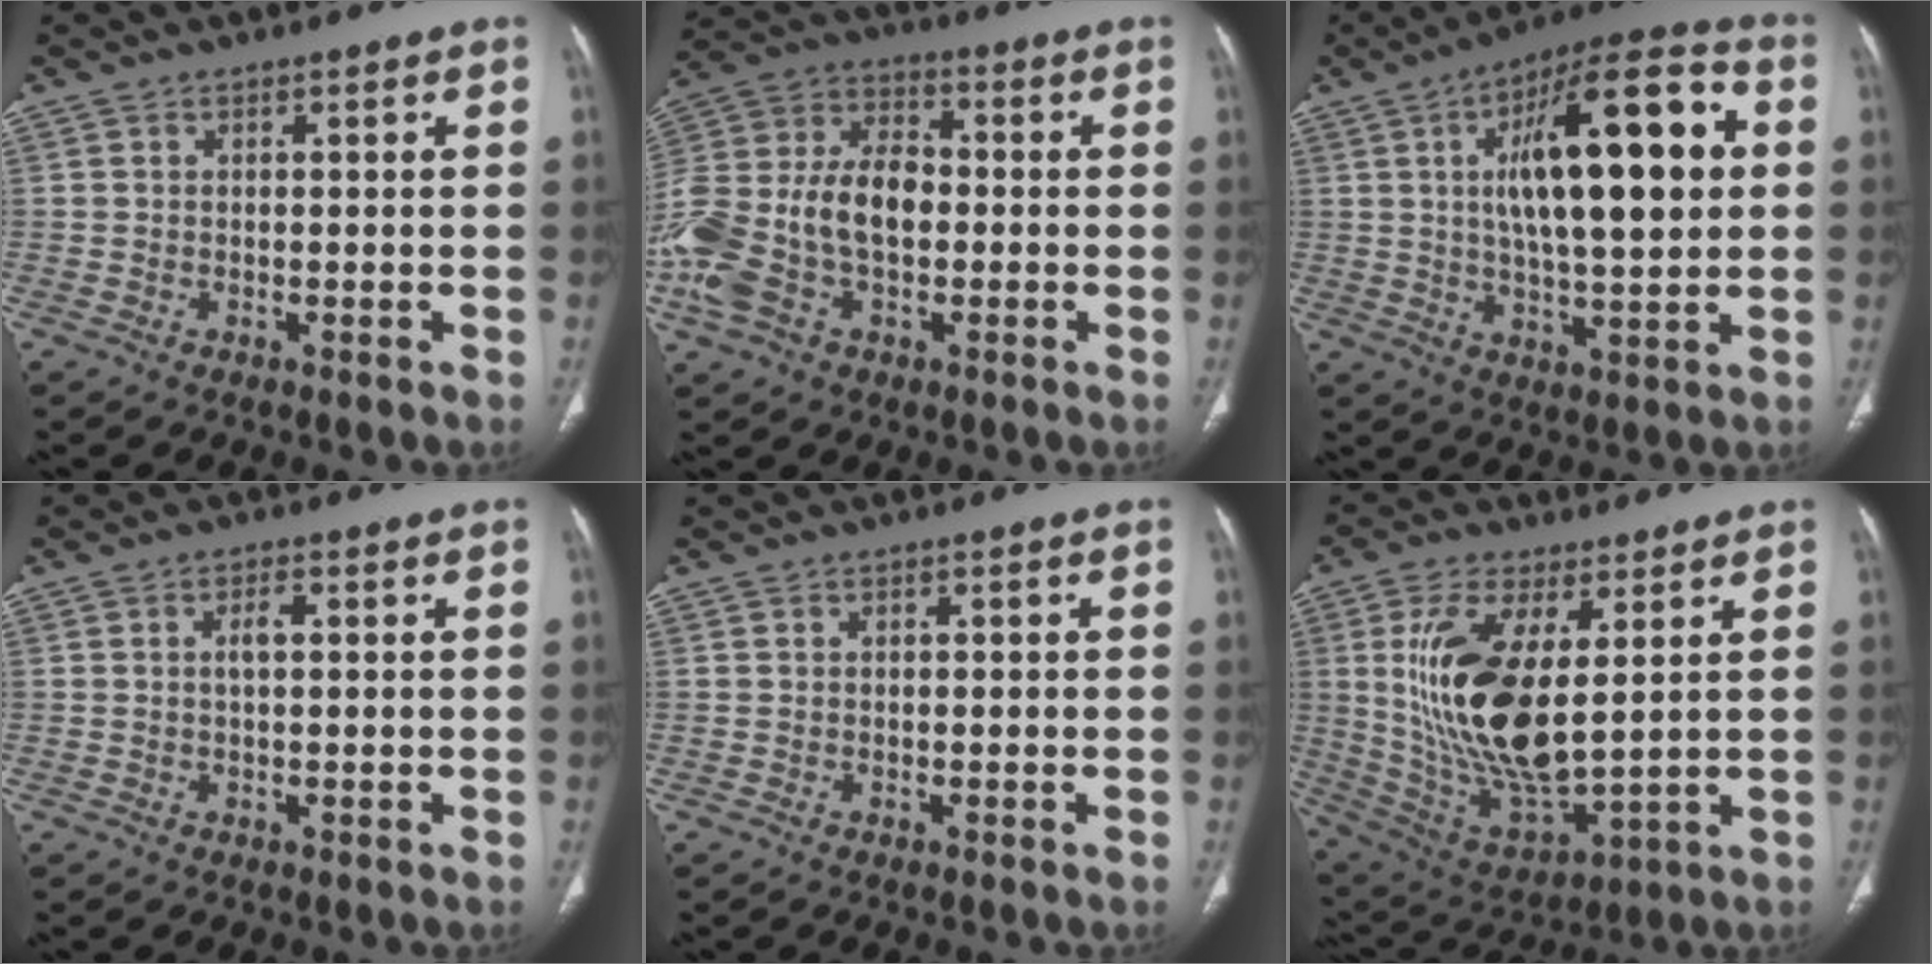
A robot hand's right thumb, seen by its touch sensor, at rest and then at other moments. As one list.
[{"total": 20.2, "force": [-3.1, 12.8, 15.3], "torque": [-0.343, 0.032, -0.058]}, {"total": 22.1, "force": [4.1, 7.5, 20.3], "torque": [-0.301, 0.015, 0.059]}, {"total": 2.2, "force": [0.2, 0.8, 2.0], "torque": [-0.042, 0.004, 0.004]}, {"total": 0.7, "force": [0.0, 0.3, 0.6], "torque": [-0.013, 0.001, 0.002]}, {"total": 19.6, "force": [3.6, 8.5, 17.3], "torque": [-0.341, -0.027, 0.084]}]